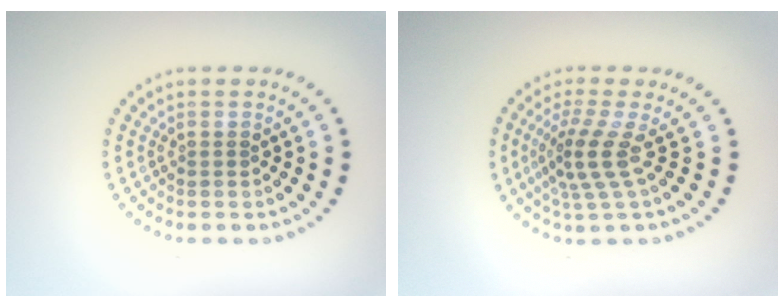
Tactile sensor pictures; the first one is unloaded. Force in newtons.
{"total": 3.2, "press": 2.3, "slide": 2.3}